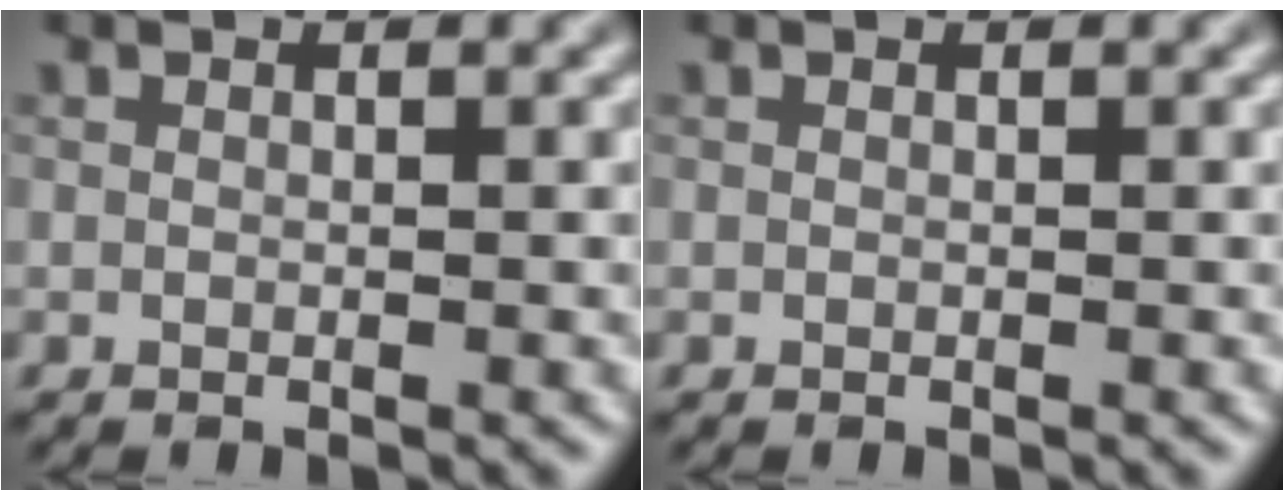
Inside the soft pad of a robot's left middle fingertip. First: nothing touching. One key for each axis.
{"total": 0.0}